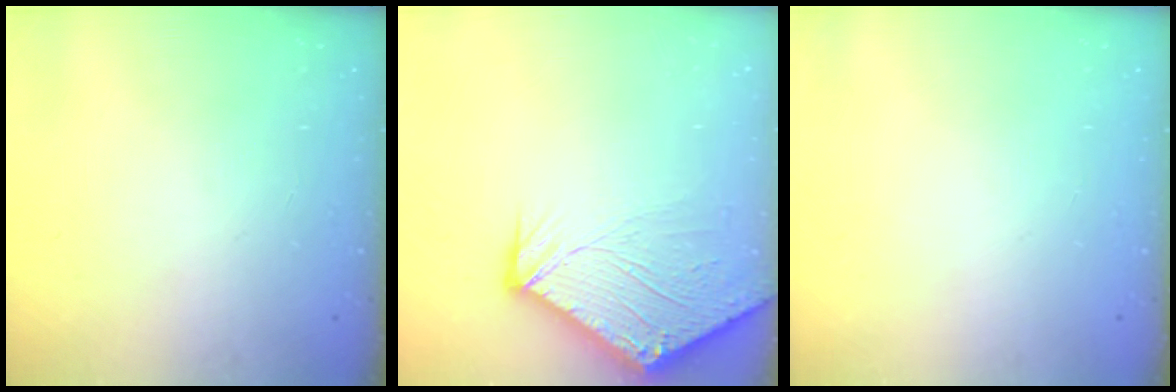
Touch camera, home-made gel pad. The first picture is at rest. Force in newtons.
{"total": 9.6, "press": 9.5, "slide": 1.2}
{"total": 0.0}